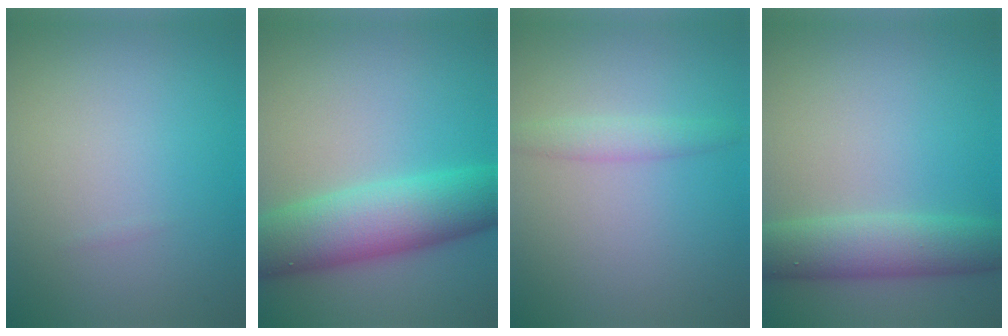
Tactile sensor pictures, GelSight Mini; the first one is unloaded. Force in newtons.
{"total": 8.6, "press": 8.6, "slide": 0.2}
{"total": 1.7, "press": 1.6, "slide": 0.2}
{"total": 5.2, "press": 5.2, "slide": 0.3}